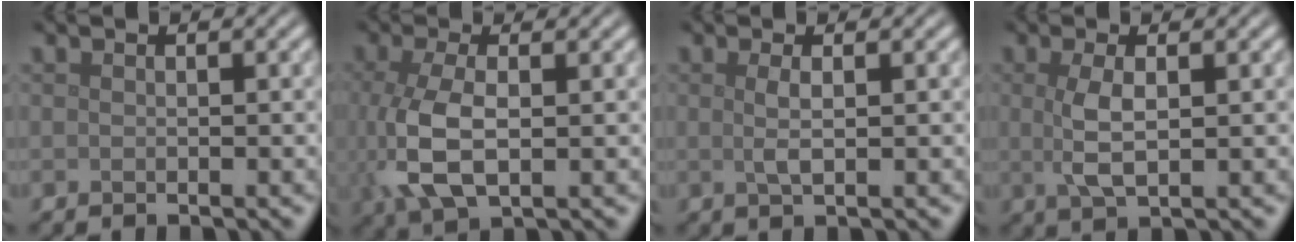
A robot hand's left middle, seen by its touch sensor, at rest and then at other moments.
{"total": 5.7, "force": [-0.3, 2.8, 5.0], "torque": [-0.129, -0.009, -0.002]}
{"total": 1.6, "force": [0.3, 0.4, 1.5], "torque": [-0.030, 0.001, 0.004]}
{"total": 3.0, "force": [0.3, 1.0, 2.9], "torque": [-0.066, -0.002, 0.007]}